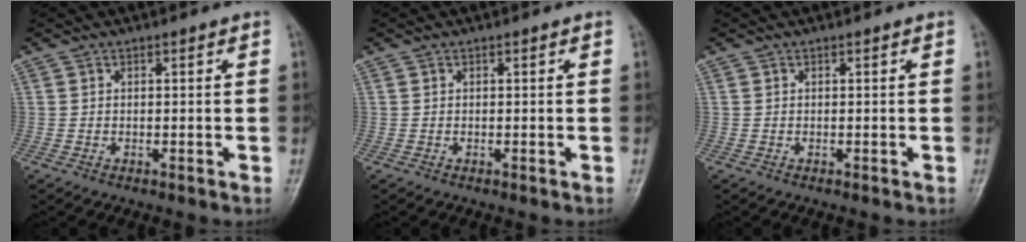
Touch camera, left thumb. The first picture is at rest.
{"total": 0.0}
{"total": 0.0}